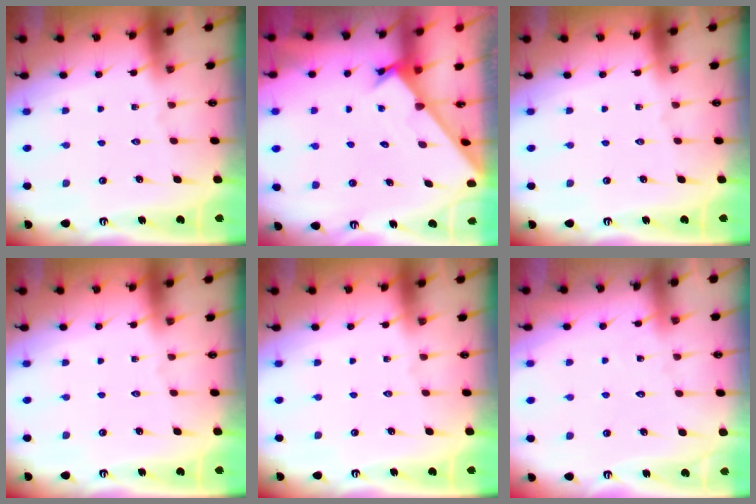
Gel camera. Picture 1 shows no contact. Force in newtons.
{"total": 1.7, "press": 1.7, "slide": 0.1}
{"total": 0.0}
{"total": 0.0}
{"total": 0.0}
{"total": 6.1, "press": 6.1, "slide": 0.6}